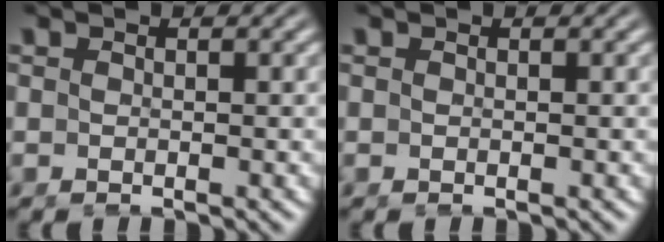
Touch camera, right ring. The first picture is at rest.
{"total": 0.0}